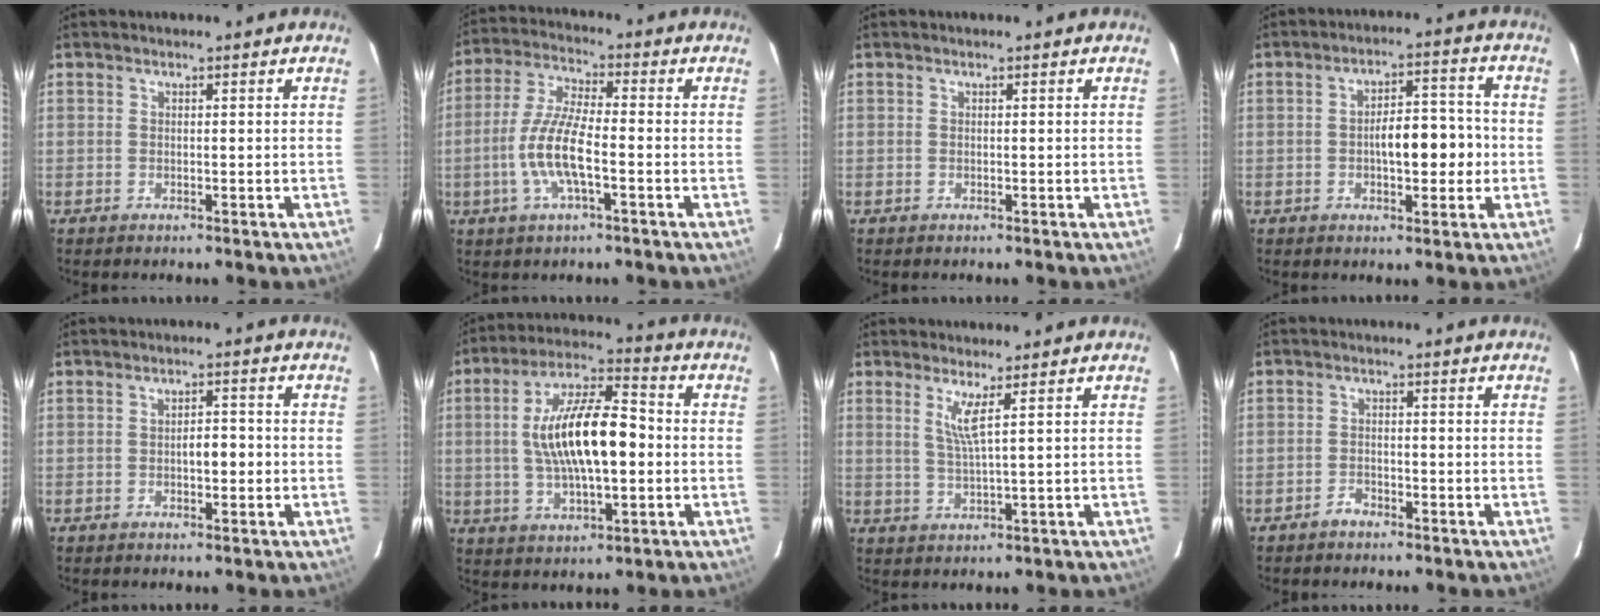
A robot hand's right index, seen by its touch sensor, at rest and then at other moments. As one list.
[{"total": 10.5, "force": [-2.8, 2.6, 9.8], "torque": [-0.207, -0.001, -0.057]}, {"total": 0.0}, {"total": 8.0, "force": [-1.3, 3.3, 7.2], "torque": [-0.120, 0.014, -0.014]}, {"total": 3.2, "force": [-0.6, 1.4, 2.8], "torque": [-0.046, 0.007, -0.009]}, {"total": 16.3, "force": [-0.1, 5.8, 15.3], "torque": [-0.281, 0.016, 0.000]}, {"total": 3.8, "force": [1.9, -0.6, 3.2], "torque": [-0.065, -0.013, 0.037]}, {"total": 2.2, "force": [-1.8, 1.1, 0.5], "torque": [-0.009, 0.004, -0.030]}]